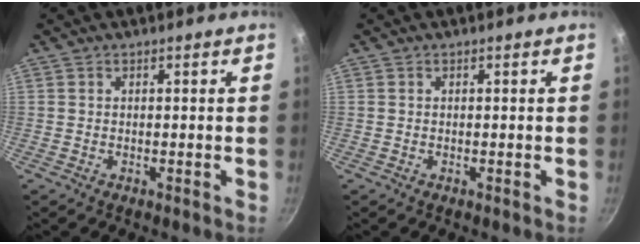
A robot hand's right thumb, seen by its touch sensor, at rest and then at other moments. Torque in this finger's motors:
{"motor_torque": [0.01, 0.00, 0.08, 0.23, 0.01]}